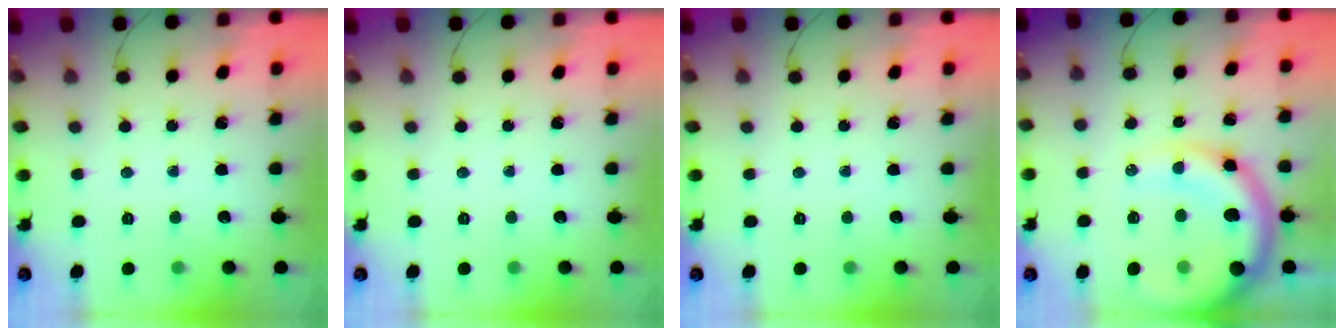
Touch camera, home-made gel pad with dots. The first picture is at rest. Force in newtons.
{"total": 0.0}
{"total": 0.0}
{"total": 15.4, "press": 14.9, "slide": 3.7}